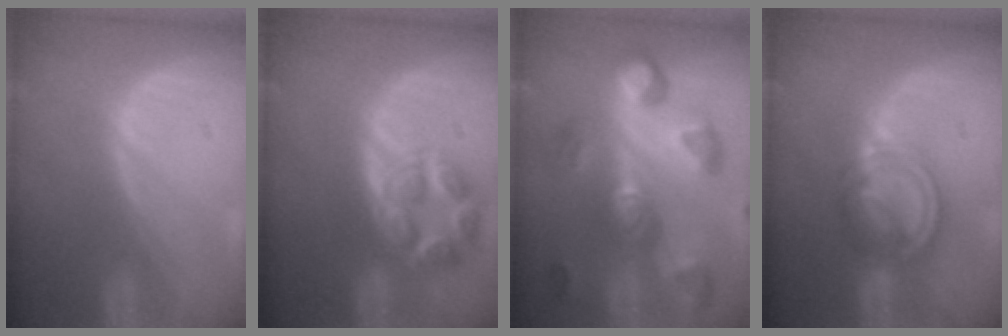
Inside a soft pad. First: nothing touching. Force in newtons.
{"total": 7.6, "press": 6.7, "slide": 3.6}
{"total": 11.1, "press": 9.9, "slide": 5.0}
{"total": 7.6, "press": 6.6, "slide": 3.8}